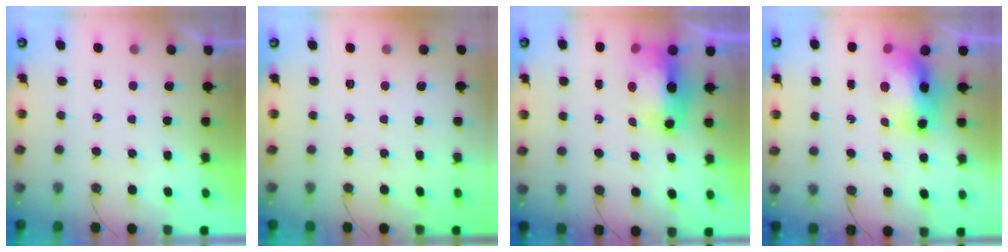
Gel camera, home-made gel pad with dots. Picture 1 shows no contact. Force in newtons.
{"total": 0.0}
{"total": 9.0, "press": 8.9, "slide": 1.7}
{"total": 11.8, "press": 11.7, "slide": 1.0}